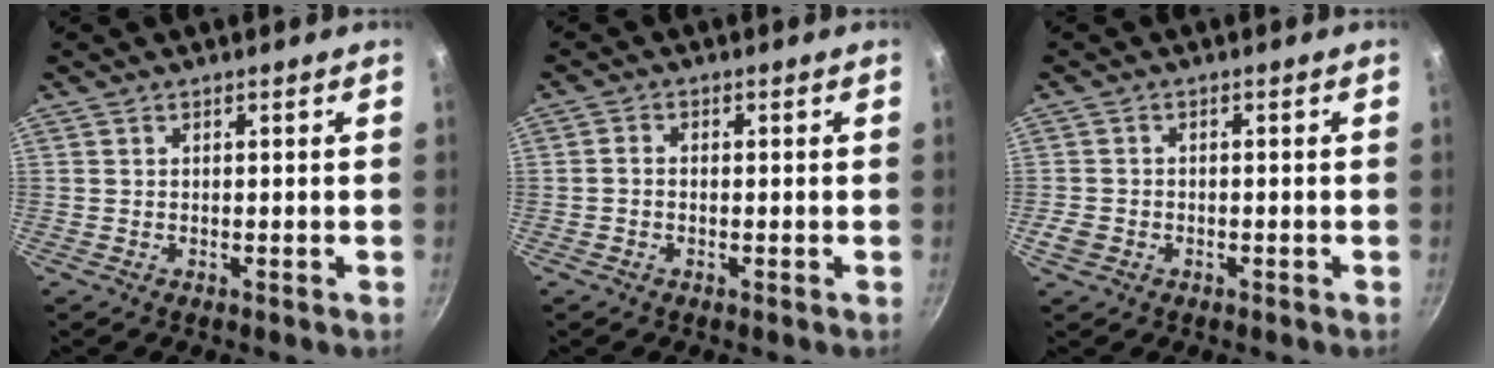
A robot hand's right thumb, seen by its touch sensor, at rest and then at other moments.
{"total": 1.6, "force": [-0.4, 1.2, 1.0], "torque": [-0.021, 0.010, -0.011]}
{"total": 3.0, "force": [-1.2, 2.4, 1.4], "torque": [-0.027, 0.009, -0.020]}